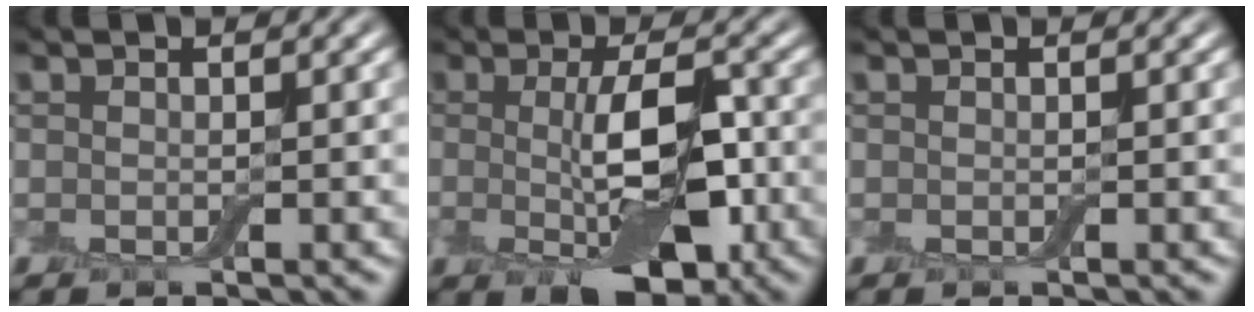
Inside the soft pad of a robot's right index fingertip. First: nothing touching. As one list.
[{"total": 6.8, "force": [-0.8, 3.0, 6.1], "torque": [-0.101, 0.000, -0.013]}, {"total": 0.0}]